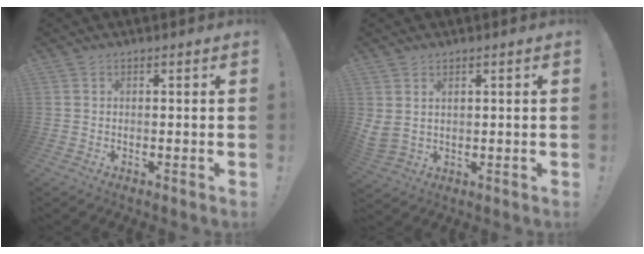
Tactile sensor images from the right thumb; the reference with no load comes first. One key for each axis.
{"total": 3.5, "fx": 2.1, "fy": 2.4, "fz": 1.6, "tx": -0.028, "ty": -0.011, "tz": 0.041}